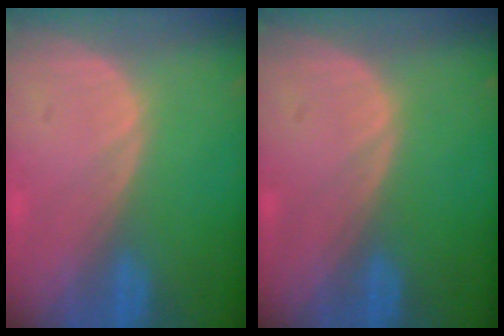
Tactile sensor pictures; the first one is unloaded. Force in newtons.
{"total": 0.0}